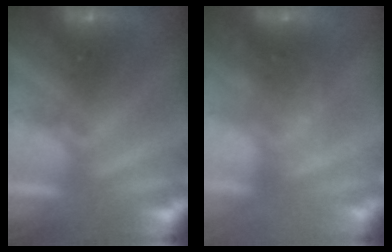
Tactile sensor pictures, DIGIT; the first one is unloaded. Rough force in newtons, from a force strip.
{"total": 2.2}